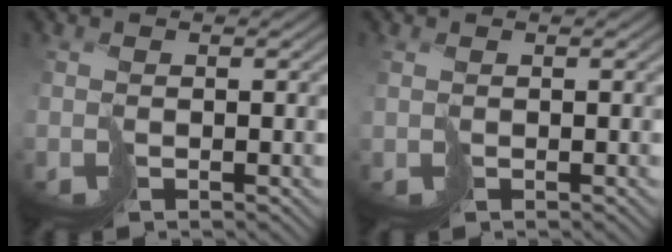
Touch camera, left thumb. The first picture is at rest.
{"total": 0.8, "force": [0.3, 0.7, 0.4], "torque": [-0.010, -0.004, 0.005]}